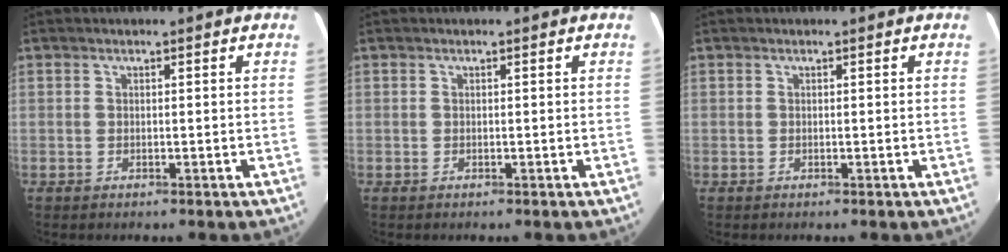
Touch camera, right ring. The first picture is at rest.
{"total": 0.0}
{"total": 0.0}